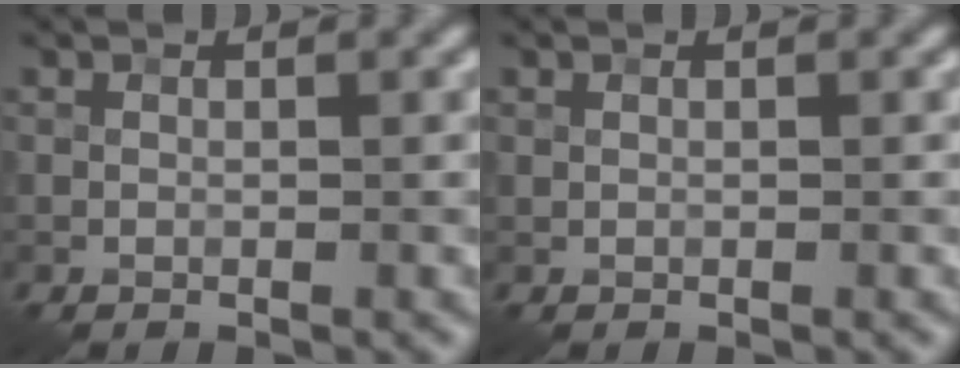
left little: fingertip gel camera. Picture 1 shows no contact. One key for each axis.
{"total": 0.0}